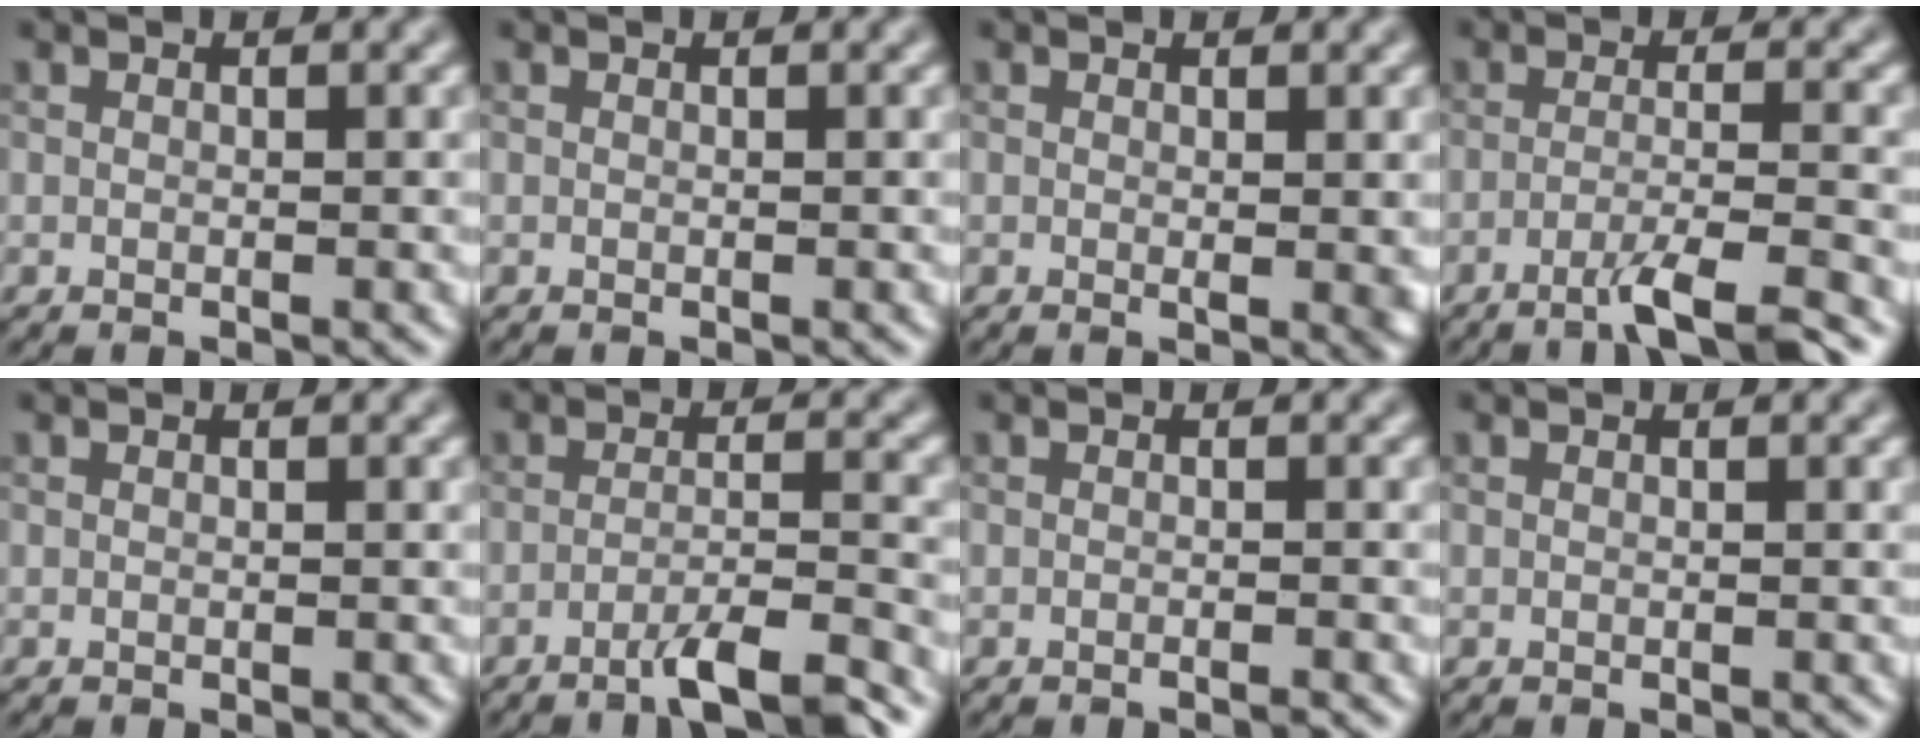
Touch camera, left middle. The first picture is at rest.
{"total": 0.0}
{"total": 1.0, "force": [0.1, 0.2, 0.9], "torque": [-0.010, -0.004, 0.002]}
{"total": 4.6, "force": [-3.1, 0.5, 3.4], "torque": [-0.051, 0.006, -0.062]}
{"total": 0.0}
{"total": 5.1, "force": [-3.7, 0.6, 3.5], "torque": [-0.052, 0.006, -0.069]}
{"total": 0.7, "force": [-0.5, 0.0, 0.5], "torque": [-0.006, -0.002, -0.009]}
{"total": 0.0}